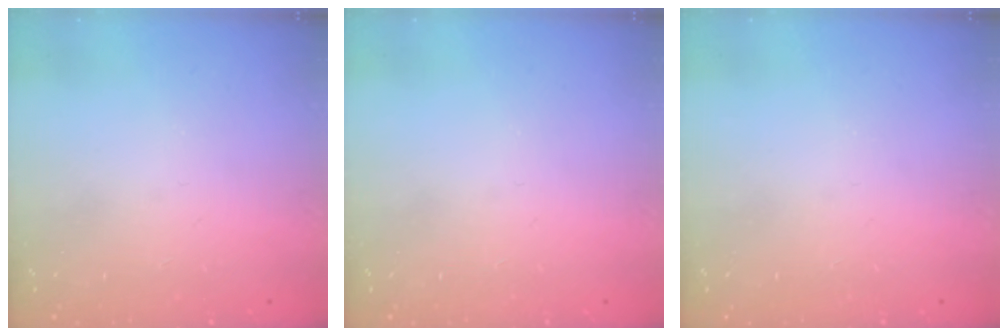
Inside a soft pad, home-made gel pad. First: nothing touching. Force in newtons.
{"total": 0.0}
{"total": 0.0}